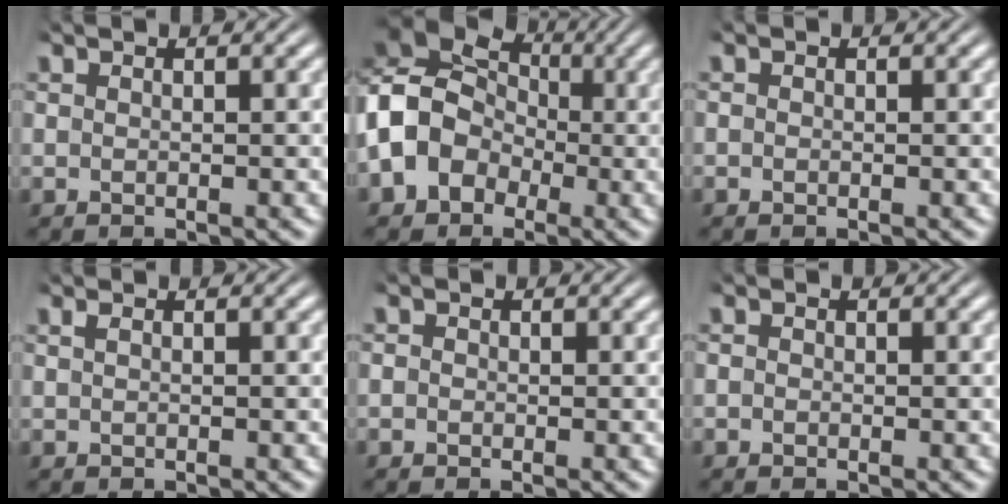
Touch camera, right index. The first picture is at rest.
{"total": 10.4, "force": [0.4, 8.9, 5.3], "torque": [-0.161, -0.029, 0.011]}
{"total": 0.6, "force": [-0.3, 0.5, 0.1], "torque": [-0.004, -0.003, -0.007]}
{"total": 0.0}
{"total": 1.3, "force": [-0.3, 1.2, 0.2], "torque": [-0.008, -0.002, -0.011]}
{"total": 0.9, "force": [-0.4, 0.8, 0.2], "torque": [-0.006, -0.002, -0.010]}